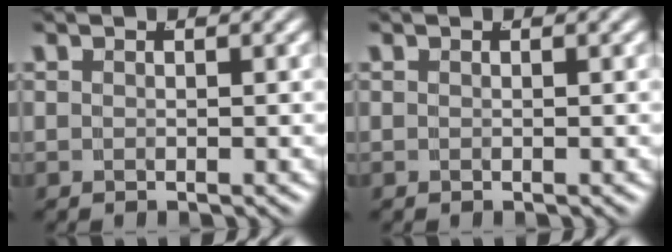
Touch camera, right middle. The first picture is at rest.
{"total": 0.0}